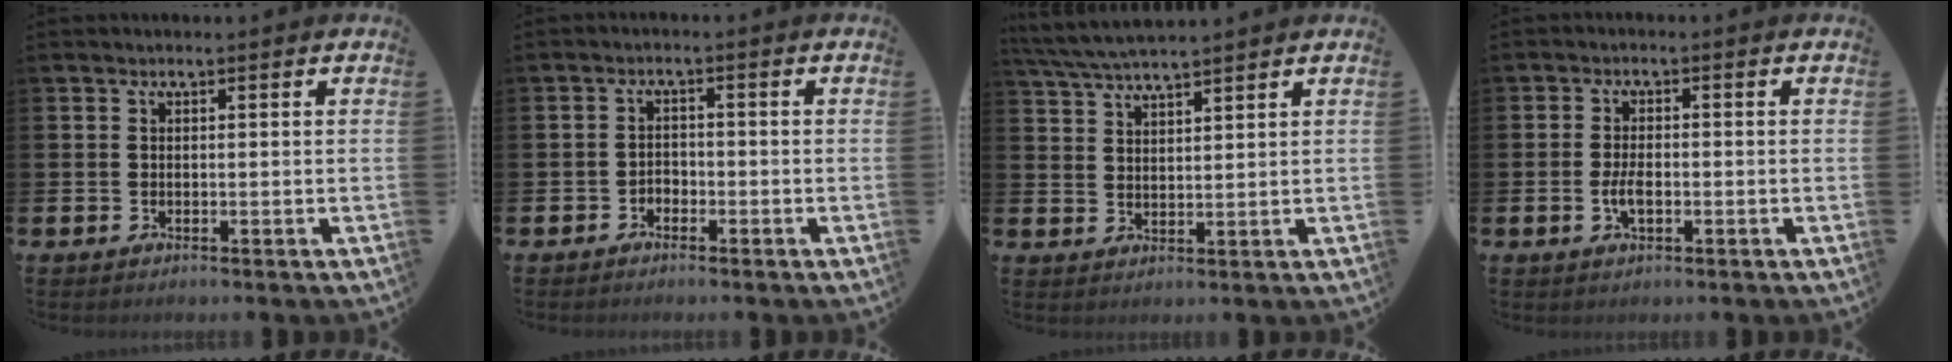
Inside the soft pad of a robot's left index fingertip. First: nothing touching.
{"total": 1.5, "force": [-1.2, 0.9, 0.1], "torque": [-0.014, 0.006, -0.026]}
{"total": 4.6, "force": [4.4, 0.0, 1.4], "torque": [-0.047, -0.016, 0.080]}
{"total": 2.9, "force": [-0.6, 1.3, 2.6], "torque": [-0.046, 0.001, -0.011]}